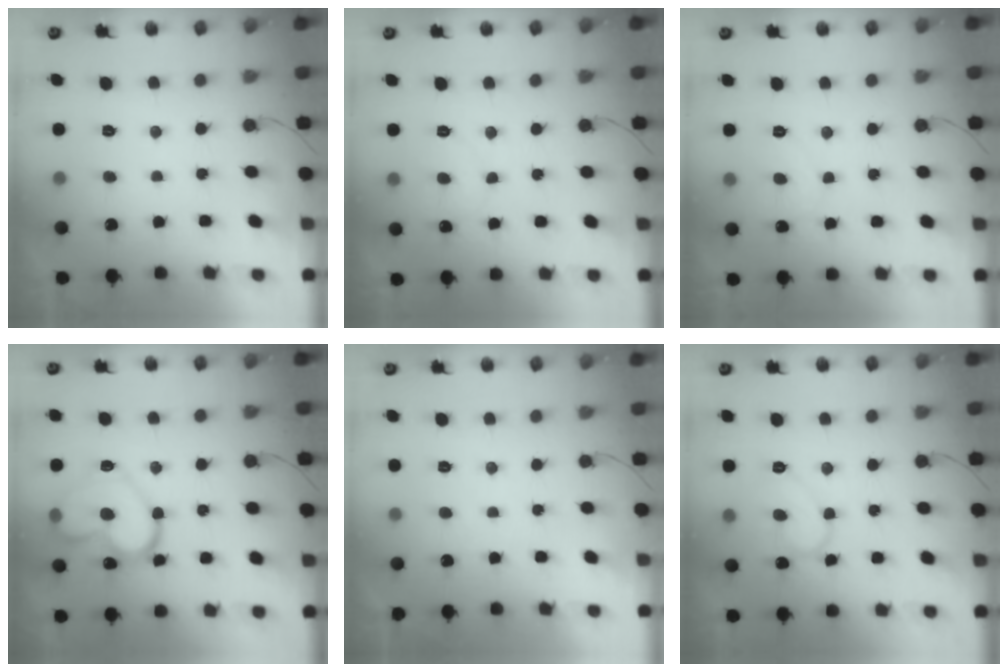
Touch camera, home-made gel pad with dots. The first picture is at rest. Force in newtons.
{"total": 6.9, "press": 6.9, "slide": 0.6}
{"total": 5.7, "press": 5.7, "slide": 0.8}
{"total": 17.9, "press": 17.8, "slide": 0.9}
{"total": 1.7, "press": 1.7, "slide": 0.0}
{"total": 8.5, "press": 8.5, "slide": 0.7}